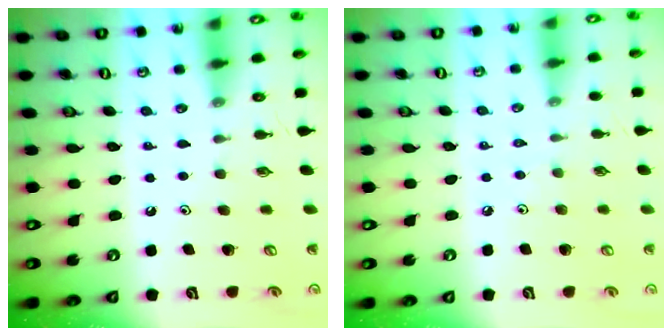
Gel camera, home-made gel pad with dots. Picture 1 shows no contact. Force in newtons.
{"total": 2.1, "press": 2.0, "slide": 0.4}